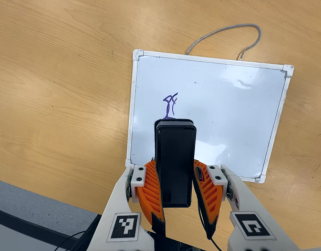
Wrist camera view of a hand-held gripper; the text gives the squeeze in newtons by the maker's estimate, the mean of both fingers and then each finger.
{"total": 8.3, "left": 6.4, "right": 10.2}